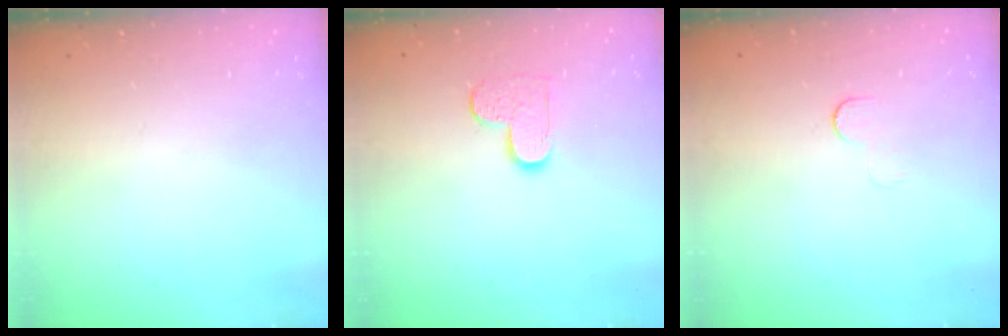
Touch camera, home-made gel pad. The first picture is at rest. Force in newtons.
{"total": 7.4, "press": 7.4, "slide": 0.5}
{"total": 4.2, "press": 4.2, "slide": 0.3}